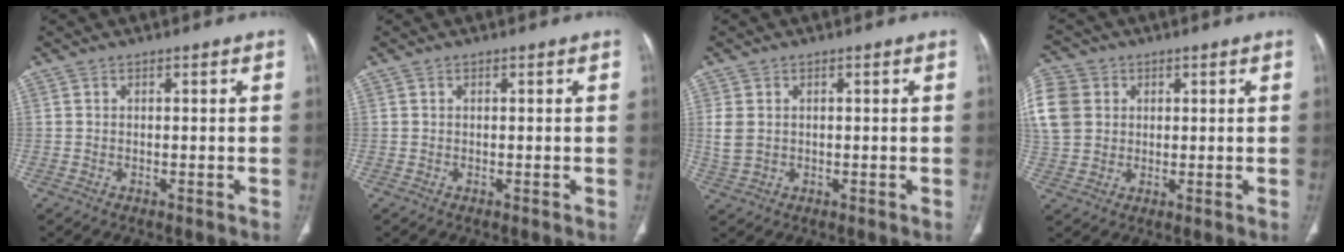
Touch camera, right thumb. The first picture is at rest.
{"total": 0.0}
{"total": 3.7, "force": [0.5, 2.8, 2.4], "torque": [-0.058, 0.001, 0.014]}
{"total": 16.8, "force": [3.9, 14.1, 8.1], "torque": [-0.218, 0.035, 0.081]}